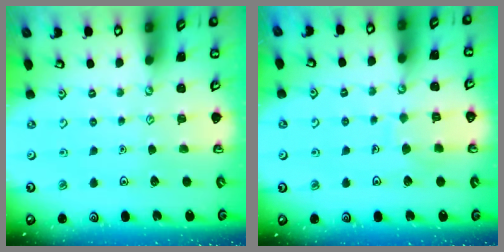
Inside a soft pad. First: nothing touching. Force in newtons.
{"total": 6.4, "press": 6.3, "slide": 0.5}